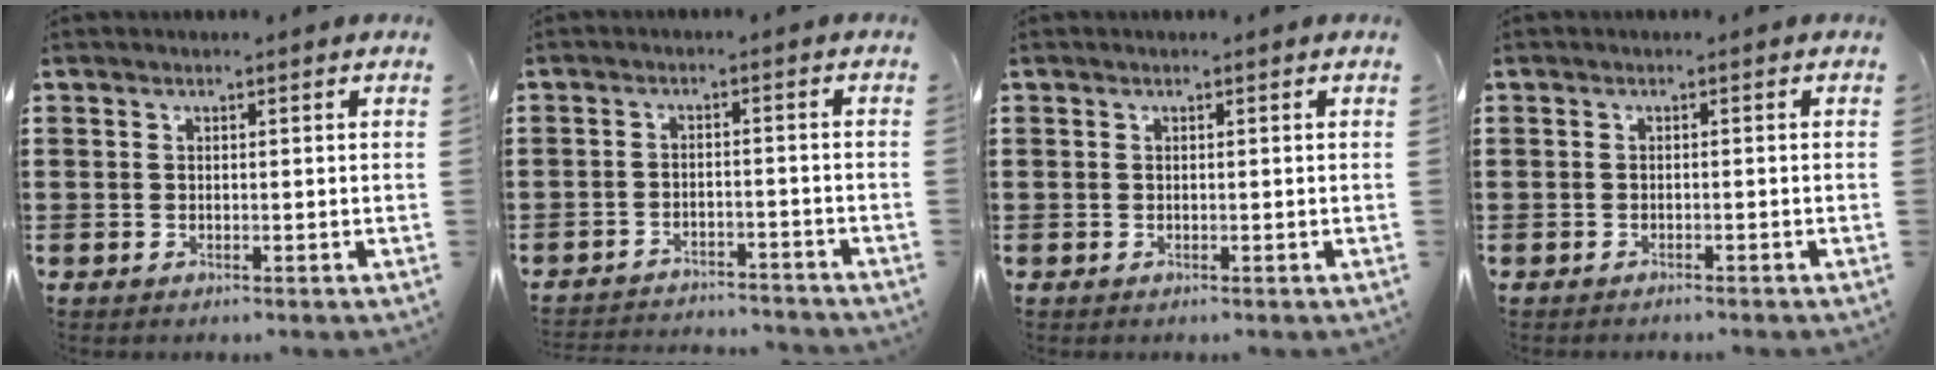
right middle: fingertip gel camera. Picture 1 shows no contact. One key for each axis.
{"total": 2.9, "fx": -2.8, "fy": 0.1, "fz": 0.1, "tx": -0.010, "ty": -0.002, "tz": -0.060}
{"total": 0.0}
{"total": 0.6, "fx": -0.6, "fy": -0.1, "fz": 0.1, "tx": -0.005, "ty": -0.002, "tz": -0.011}